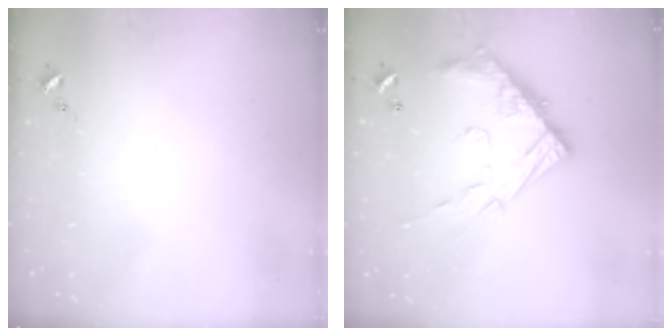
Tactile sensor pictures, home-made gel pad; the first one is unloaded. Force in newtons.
{"total": 17.4, "press": 17.3, "slide": 1.3}